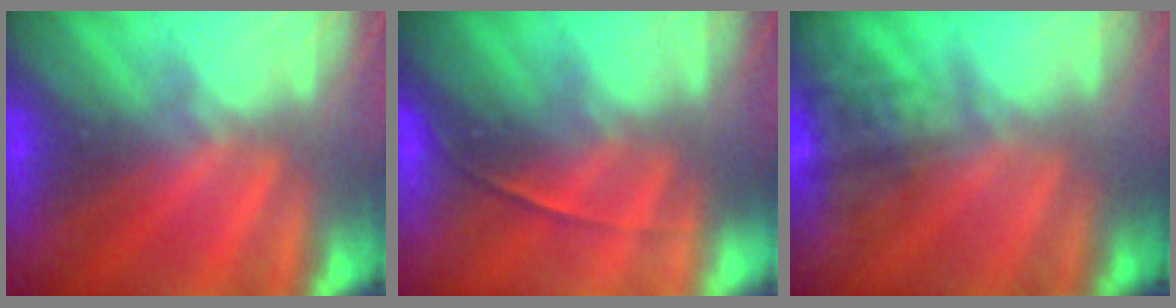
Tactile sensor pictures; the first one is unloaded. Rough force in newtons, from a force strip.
{"total": 1.8}
{"total": 4.6}